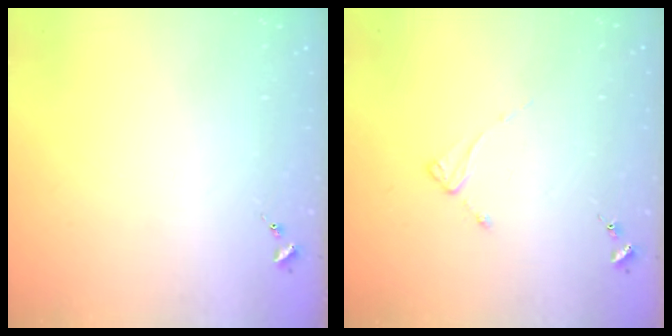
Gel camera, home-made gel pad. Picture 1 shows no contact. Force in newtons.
{"total": 2.4, "press": 2.4, "slide": 0.3}